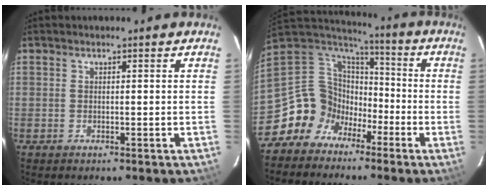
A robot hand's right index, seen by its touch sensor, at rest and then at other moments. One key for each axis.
{"total": 13.2, "fx": -7.3, "fy": 10.6, "fz": 2.8, "tx": -0.082, "ty": 0.036, "tz": -0.141}